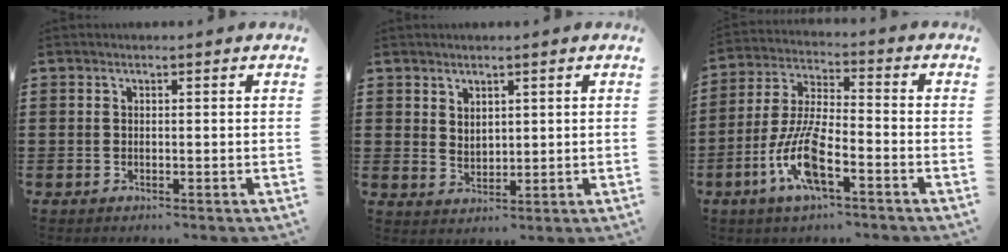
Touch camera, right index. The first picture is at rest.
{"total": 2.4, "force": [2.0, 1.3, 0.3], "torque": [-0.010, 0.004, 0.039]}
{"total": 10.0, "force": [-4.8, 2.7, 8.4], "torque": [-0.194, -0.009, -0.094]}